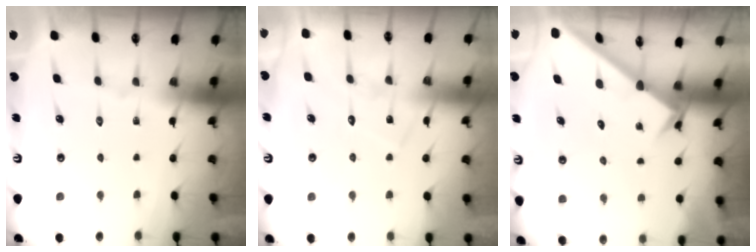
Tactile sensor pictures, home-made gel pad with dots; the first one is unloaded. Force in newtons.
{"total": 8.1, "press": 8.1, "slide": 0.5}
{"total": 2.2, "press": 2.2, "slide": 0.2}